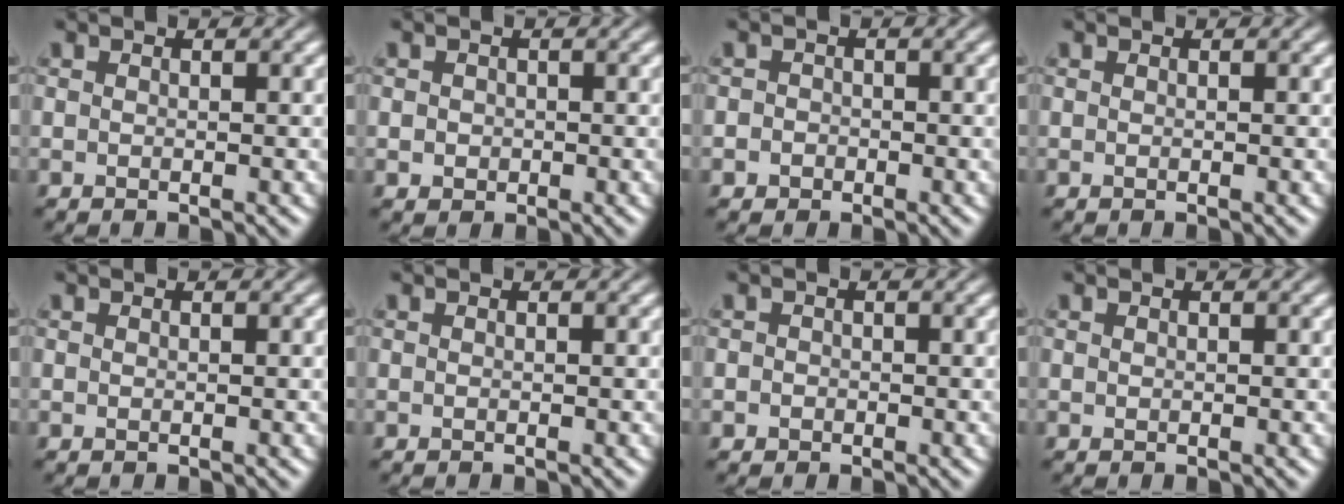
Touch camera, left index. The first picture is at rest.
{"total": 0.9, "force": [-0.3, 0.8, 0.2], "torque": [-0.001, -0.007, -0.005]}
{"total": 1.2, "force": [-0.8, 1.0, 0.0], "torque": [0.011, 0.000, -0.016]}
{"total": 0.0}
{"total": 0.0}
{"total": 0.0}
{"total": 0.7, "force": [-0.5, 0.5, -0.1], "torque": [0.009, -0.009, -0.009]}
{"total": 0.0}